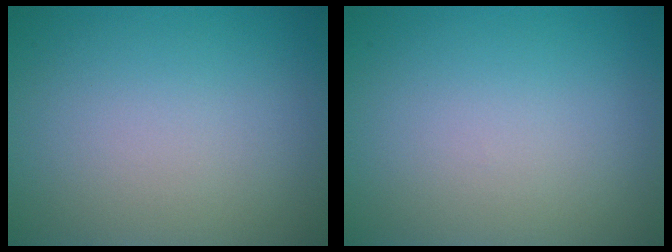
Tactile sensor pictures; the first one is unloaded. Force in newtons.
{"total": 0.0}